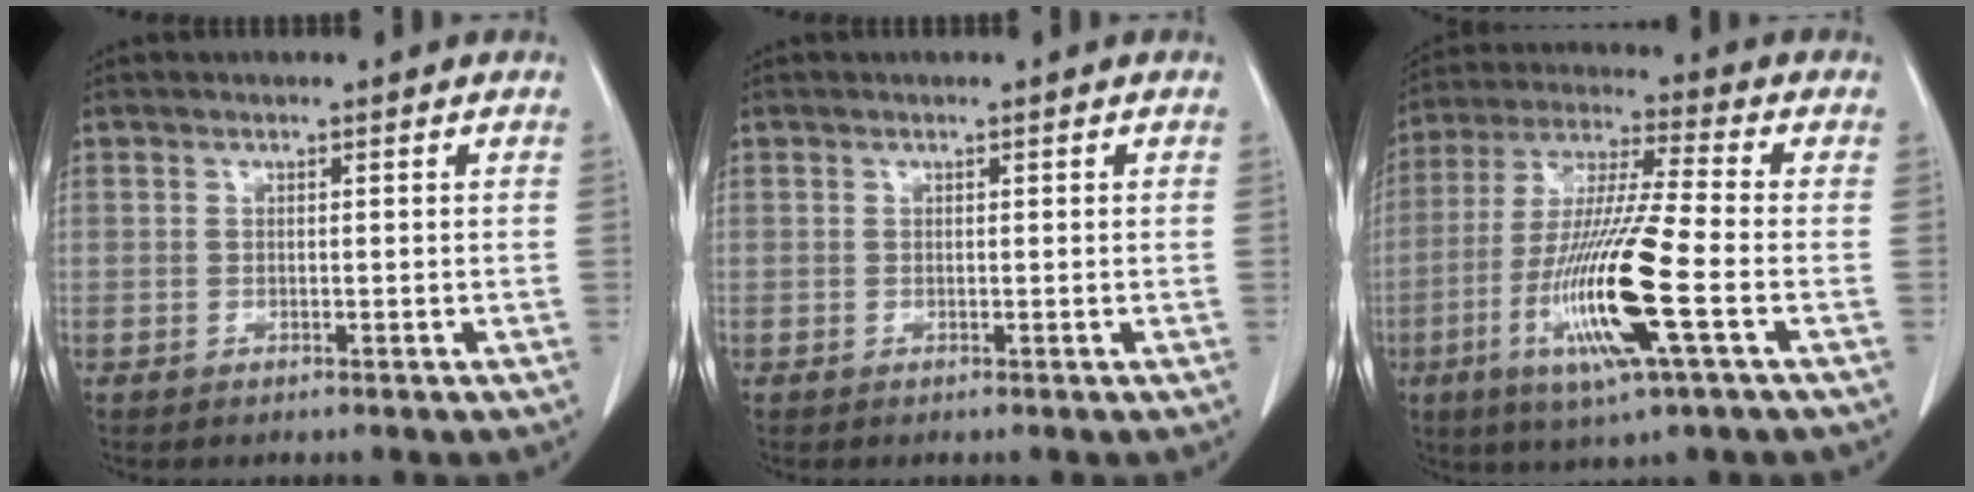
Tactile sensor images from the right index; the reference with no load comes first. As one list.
[{"total": 0.0}, {"total": 16.5, "force": [-5.2, 0.2, 15.7], "torque": [-0.321, -0.022, -0.101]}]